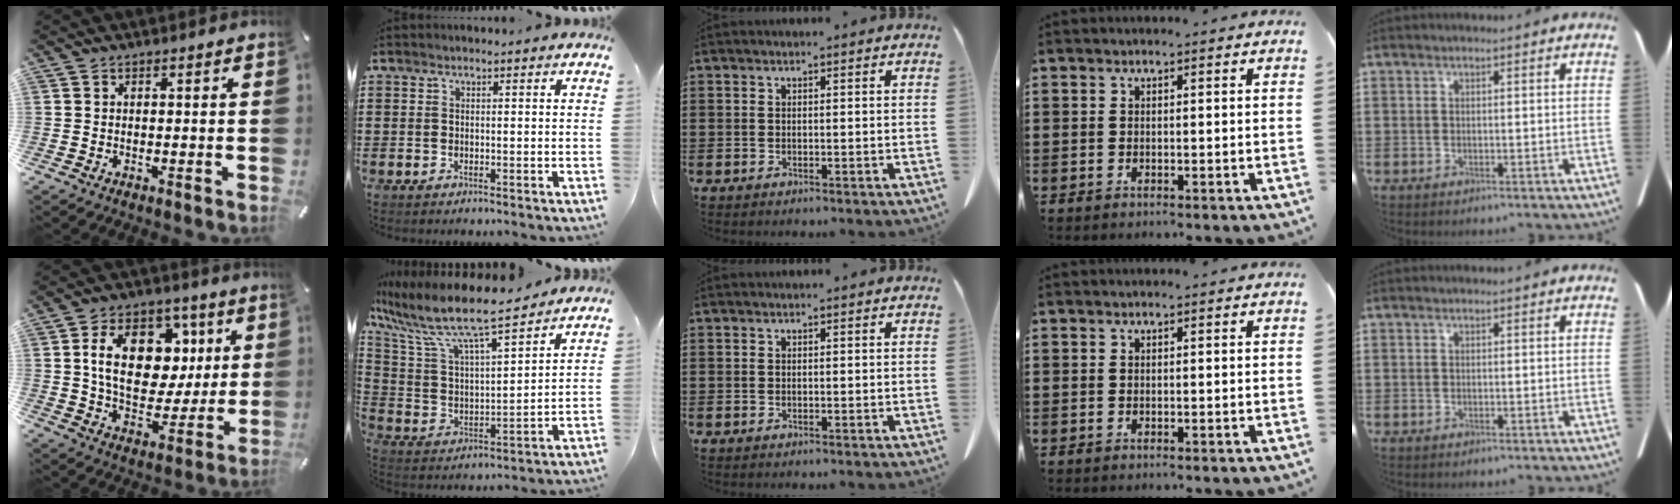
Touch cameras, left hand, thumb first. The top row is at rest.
{"thumb": {"total": 17.2, "force": [4.5, 12.6, 10.9], "torque": [-0.176, 0.005, 0.085]}, "index": {"total": 10.0, "force": [8.2, 1.0, 5.6], "torque": [-0.143, -0.056, 0.136]}}